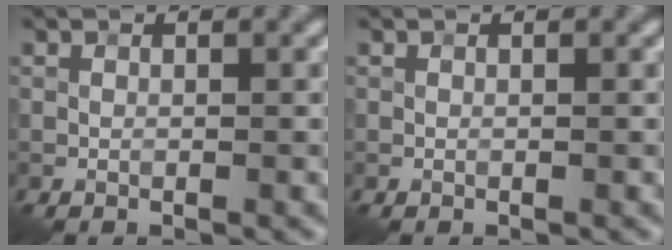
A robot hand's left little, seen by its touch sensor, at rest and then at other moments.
{"total": 0.0}